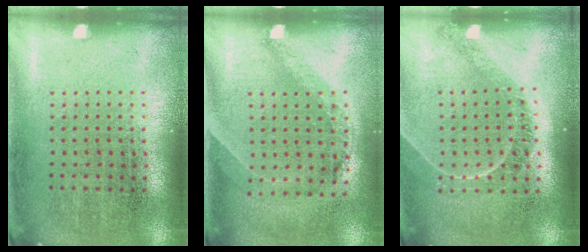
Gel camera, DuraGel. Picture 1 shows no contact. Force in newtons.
{"total": 1.4, "press": 1.0, "slide": 1.0}
{"total": 1.2, "press": 1.2, "slide": 0.4}